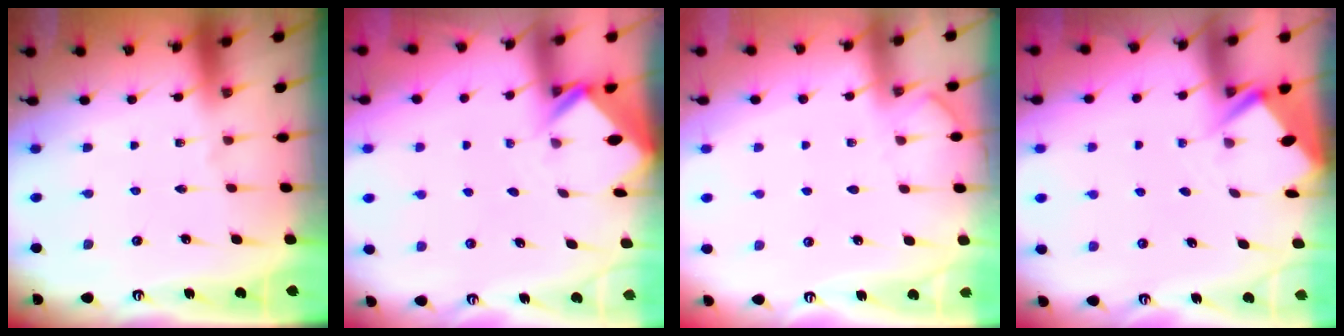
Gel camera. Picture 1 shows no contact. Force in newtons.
{"total": 2.6, "press": 2.6, "slide": 0.2}
{"total": 2.4, "press": 2.4, "slide": 0.4}
{"total": 2.9, "press": 2.9, "slide": 0.4}